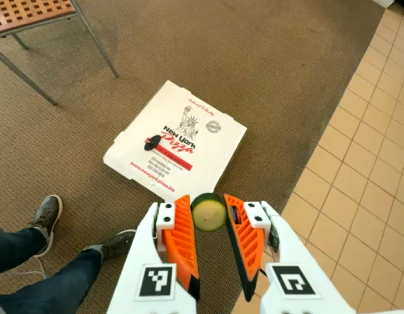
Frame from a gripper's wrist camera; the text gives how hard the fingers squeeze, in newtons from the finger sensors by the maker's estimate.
{"total": 7.1, "left": 6.9, "right": 7.2}